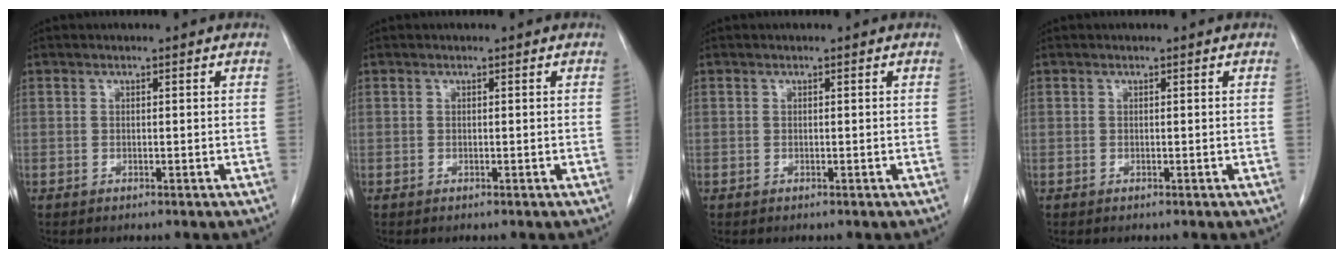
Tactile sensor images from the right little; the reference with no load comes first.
{"total": 0.0}
{"total": 0.0}
{"total": 0.0}